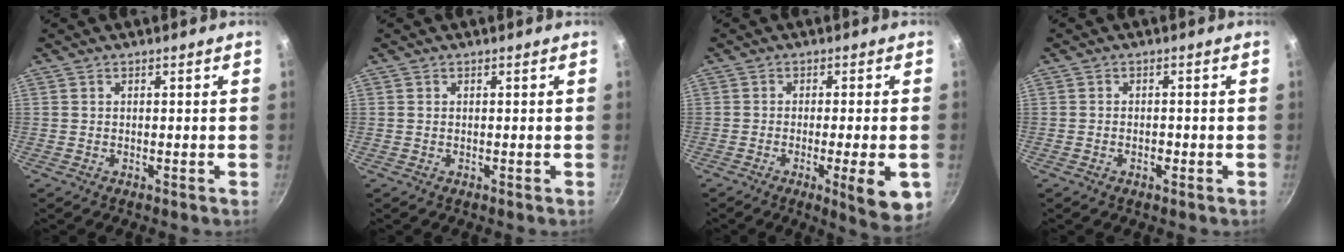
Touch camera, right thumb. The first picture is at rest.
{"total": 0.0}
{"total": 9.4, "force": [-3.0, 1.6, 8.8], "torque": [-0.115, 0.002, -0.038]}
{"total": 1.5, "force": [-0.6, 1.0, 1.0], "torque": [-0.015, 0.006, -0.011]}